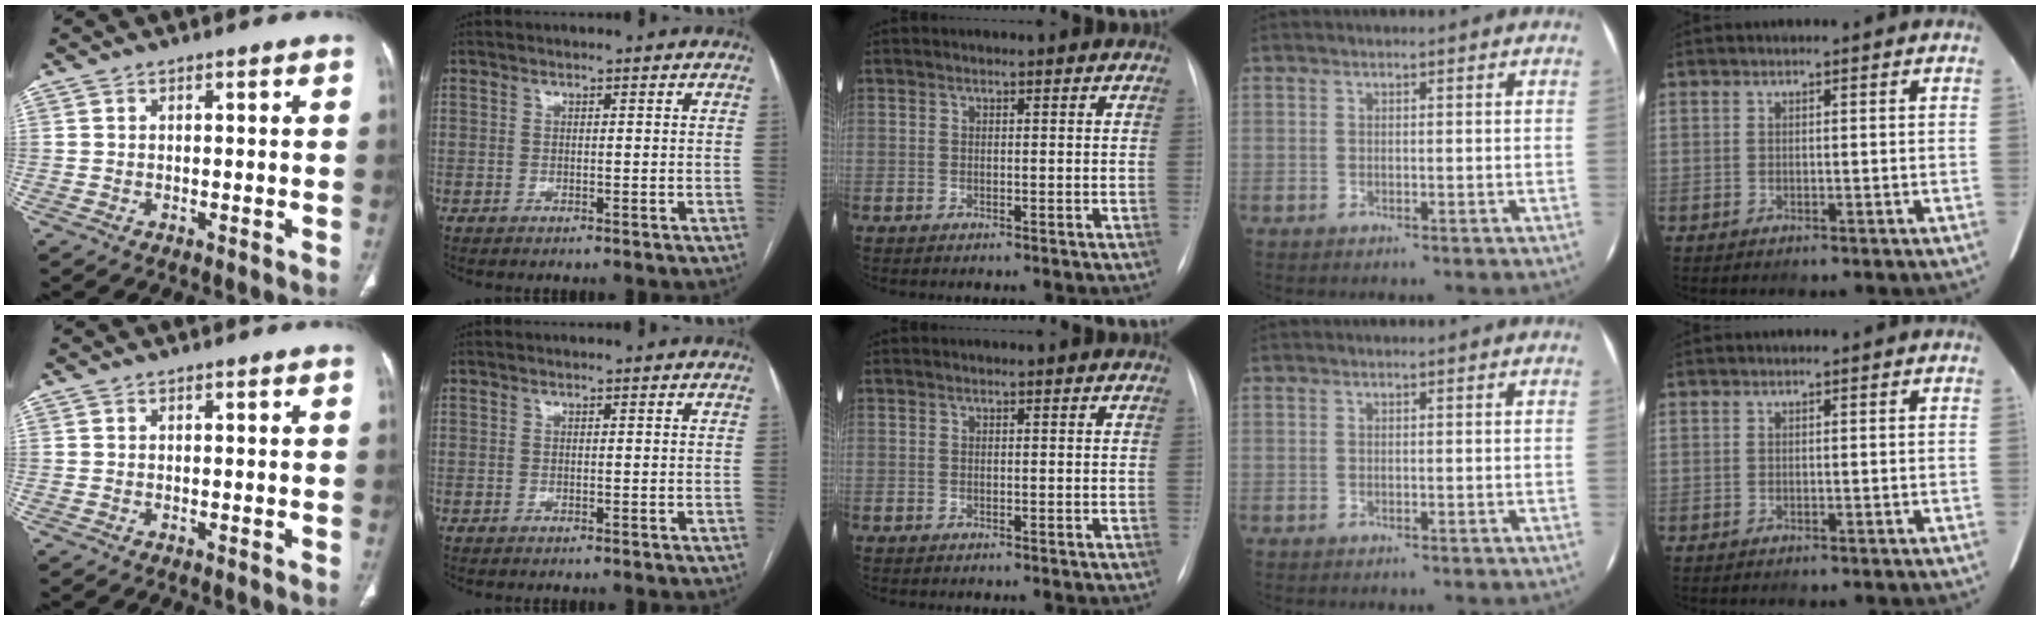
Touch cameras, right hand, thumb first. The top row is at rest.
{}